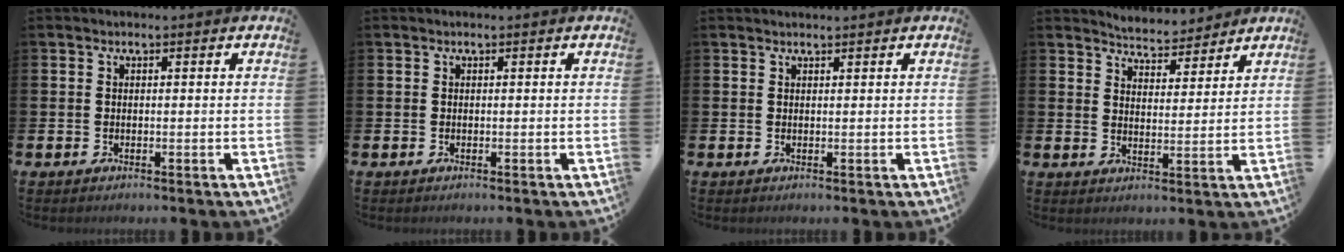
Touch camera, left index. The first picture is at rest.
{"total": 0.0}
{"total": 0.6, "force": [0.6, -0.1, 0.1], "torque": [0.002, -0.002, 0.011]}
{"total": 4.8, "force": [4.7, 0.7, -0.3], "torque": [-0.007, -0.032, 0.084]}